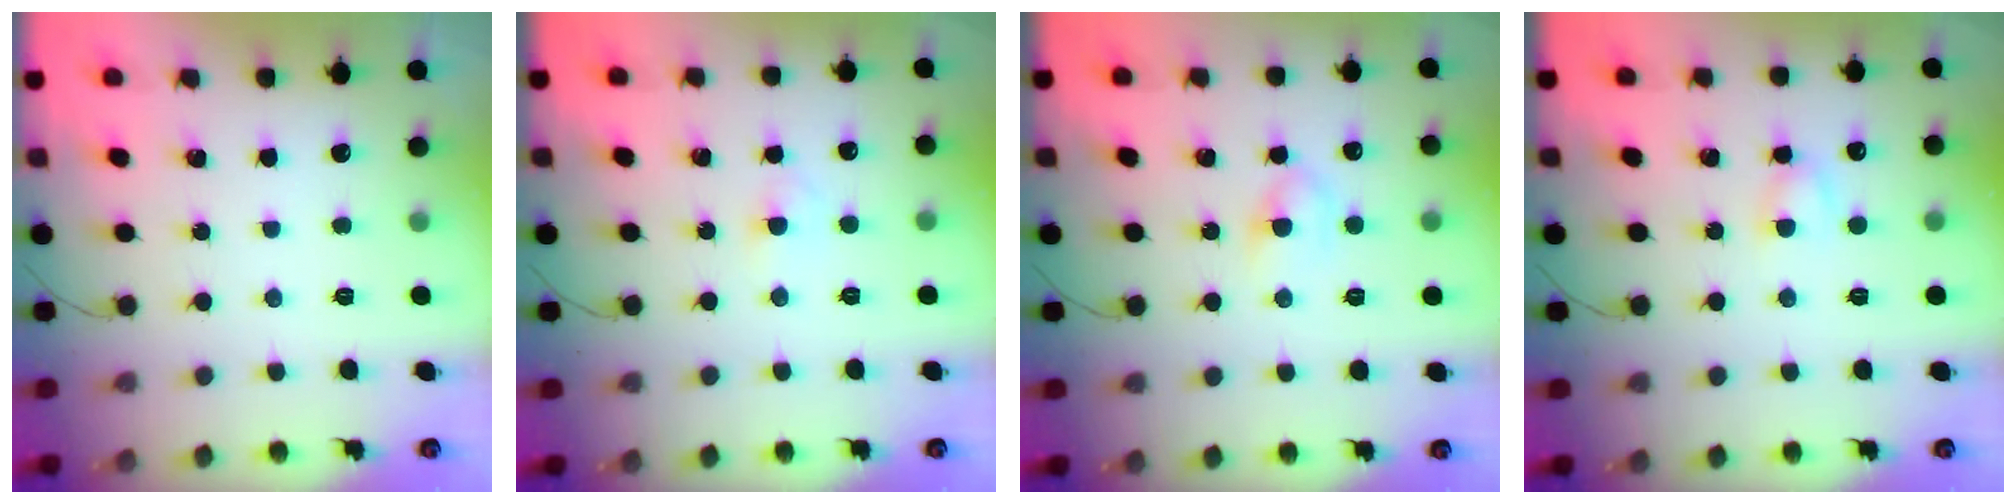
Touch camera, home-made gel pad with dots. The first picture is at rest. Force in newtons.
{"total": 2.3, "press": 2.1, "slide": 1.0}
{"total": 5.0, "press": 4.9, "slide": 1.1}
{"total": 3.4, "press": 3.3, "slide": 1.1}